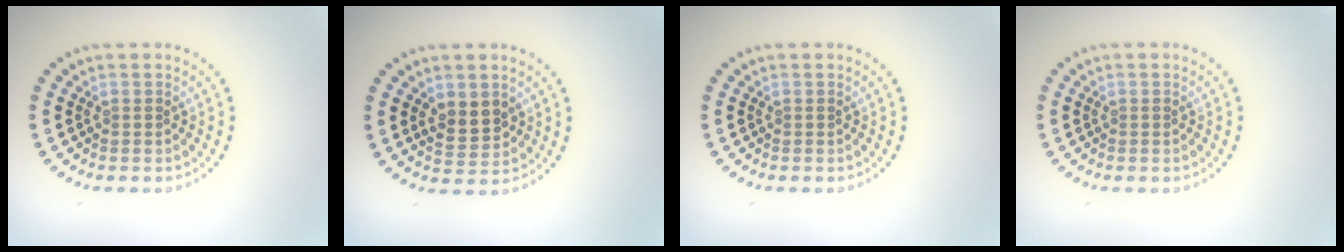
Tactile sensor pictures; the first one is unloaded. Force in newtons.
{"total": 2.4, "press": 2.3, "slide": 0.7}
{"total": 0.0}
{"total": 0.0}